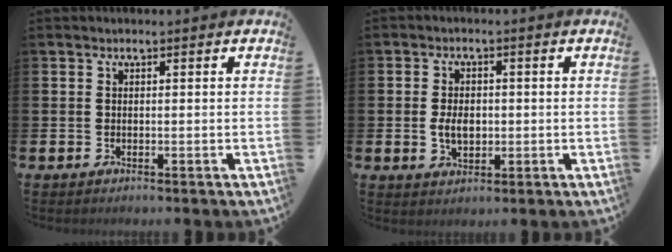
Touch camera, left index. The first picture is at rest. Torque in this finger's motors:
{"motor_torque": [0.40, 0.02, 0.07, 0.05]}